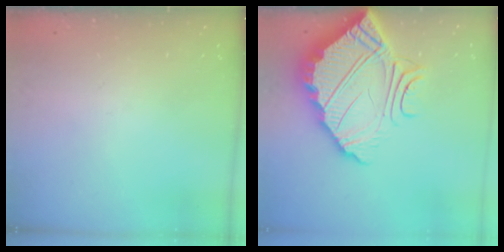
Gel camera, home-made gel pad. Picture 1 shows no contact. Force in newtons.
{"total": 13.8, "press": 13.7, "slide": 1.1}